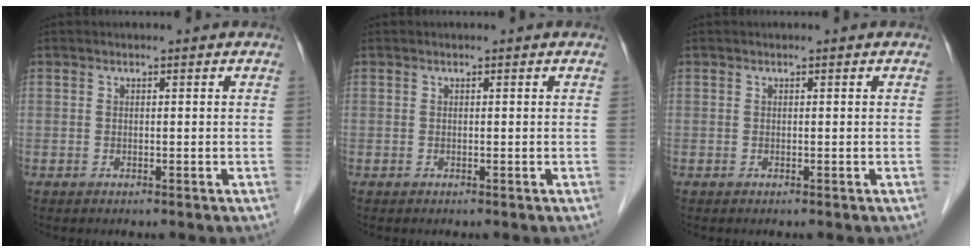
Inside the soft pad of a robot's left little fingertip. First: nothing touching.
{"total": 0.0}
{"total": 0.0}